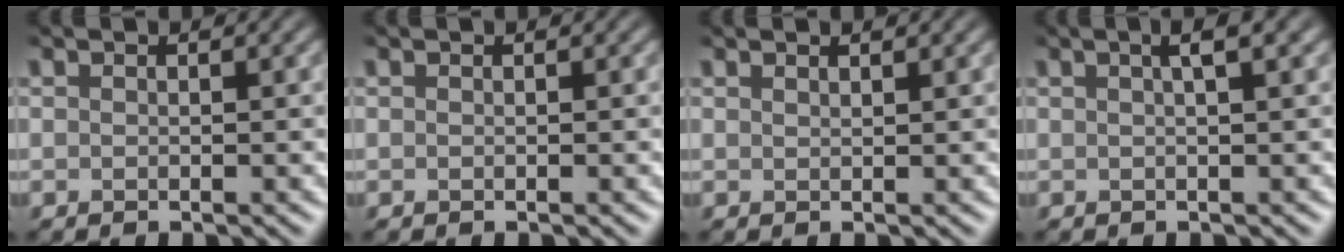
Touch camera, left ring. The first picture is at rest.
{"total": 0.0}
{"total": 0.6, "force": [0.6, 0.0, 0.2], "torque": [-0.005, 0.001, 0.014]}
{"total": 1.8, "force": [0.6, -0.2, 1.6], "torque": [-0.023, 0.010, 0.008]}